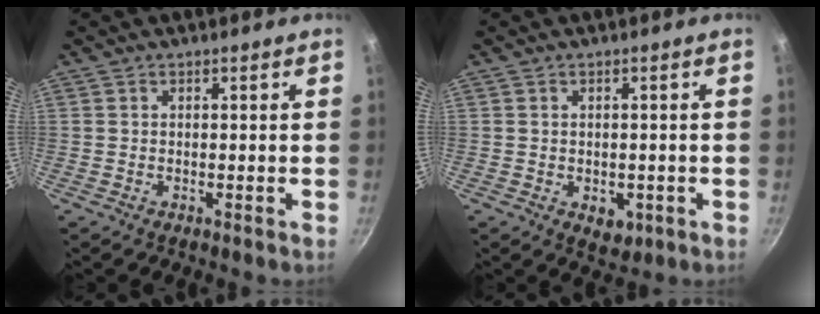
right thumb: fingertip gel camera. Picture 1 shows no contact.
{"total": 3.9, "force": [-1.1, 2.7, 2.6], "torque": [-0.025, 0.003, -0.006]}